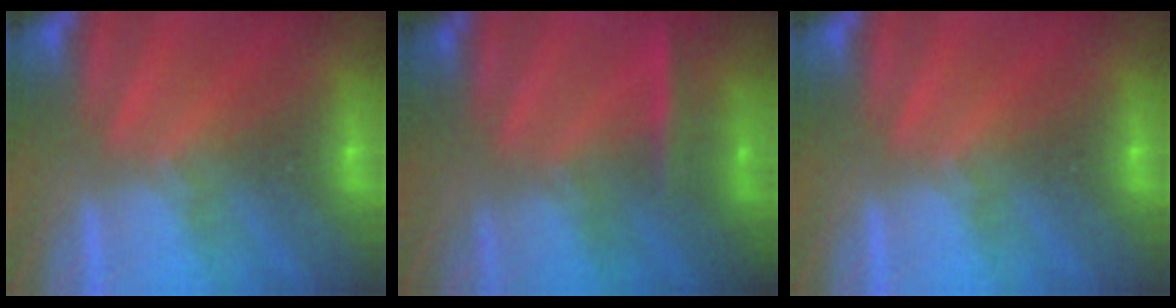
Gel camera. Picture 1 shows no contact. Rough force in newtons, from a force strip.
{"total": 2.3}
{"total": 0.0}